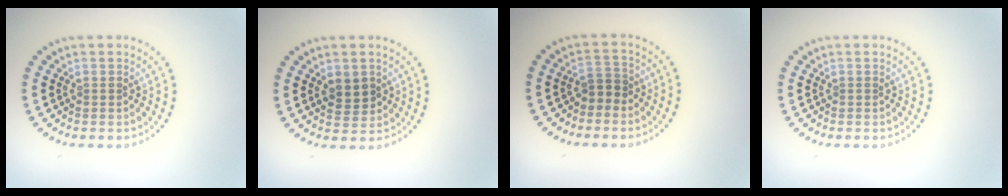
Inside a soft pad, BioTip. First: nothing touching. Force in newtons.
{"total": 1.8, "press": 1.7, "slide": 0.5}
{"total": 1.6, "press": 1.4, "slide": 0.8}
{"total": 0.0}